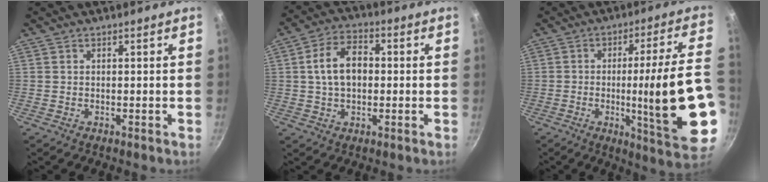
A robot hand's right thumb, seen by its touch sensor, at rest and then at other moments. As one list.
[{"total": 9.6, "force": [0.5, 6.4, 7.1], "torque": [-0.104, 0.024, 0.003]}, {"total": 22.8, "force": [-4.4, 3.5, 22.1], "torque": [-0.303, 0.010, -0.051]}]